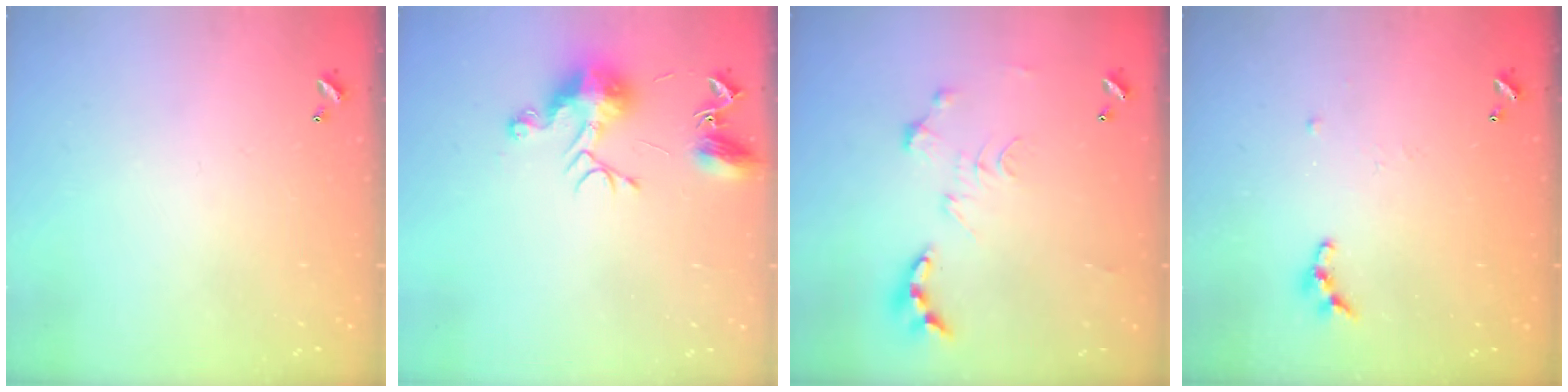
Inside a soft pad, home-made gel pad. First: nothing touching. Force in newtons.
{"total": 9.5, "press": 9.5, "slide": 0.2}
{"total": 0.6, "press": 0.6, "slide": 0.1}
{"total": 6.2, "press": 6.2, "slide": 0.7}